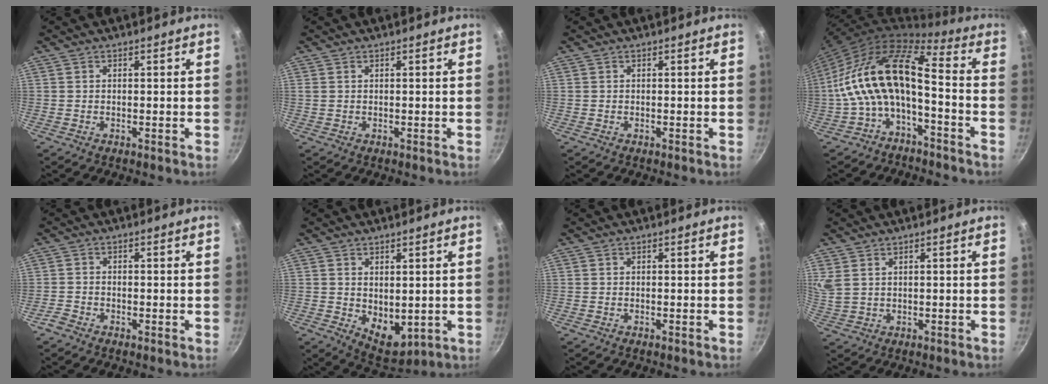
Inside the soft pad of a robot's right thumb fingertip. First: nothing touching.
{"total": 0.6, "force": [0.3, 0.3, 0.3], "torque": [-0.006, 0.002, 0.007]}
{"total": 0.0}
{"total": 15.8, "force": [-3.4, 7.0, 13.8], "torque": [-0.265, 0.060, -0.078]}
{"total": 1.7, "force": [-1.4, 0.8, 0.6], "torque": [-0.020, 0.008, -0.031]}
{"total": 6.9, "force": [0.7, 4.5, 5.2], "torque": [-0.054, -0.021, 0.029]}
{"total": 0.0}
{"total": 4.2, "force": [2.3, 2.5, 2.5], "torque": [-0.048, -0.007, 0.054]}